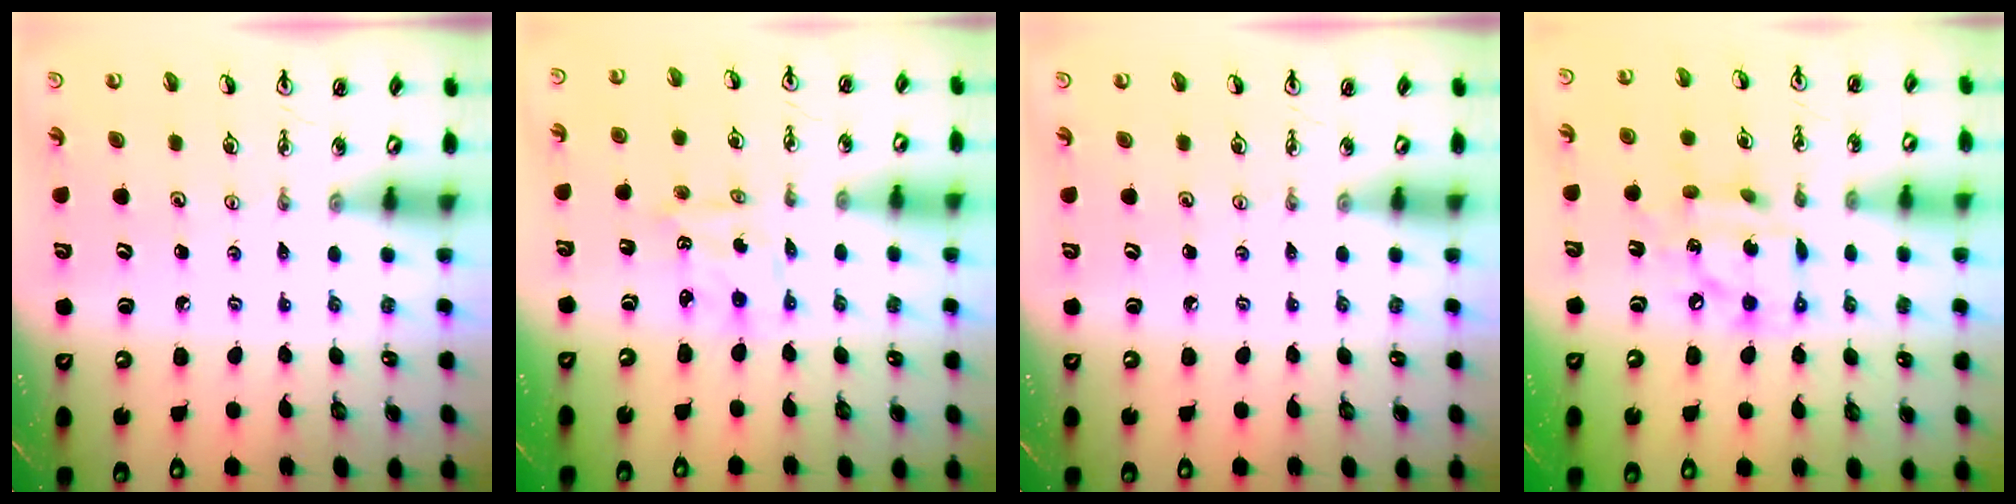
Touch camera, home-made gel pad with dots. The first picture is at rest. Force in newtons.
{"total": 1.4, "press": 1.4, "slide": 0.2}
{"total": 0.0}
{"total": 14.1, "press": 14.0, "slide": 1.2}